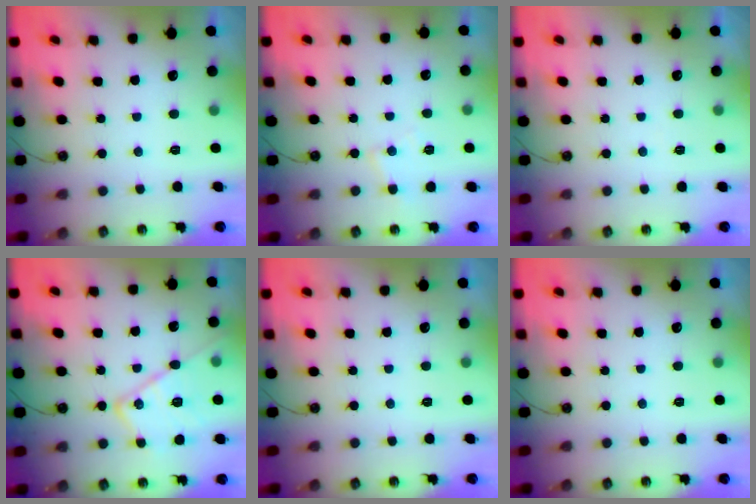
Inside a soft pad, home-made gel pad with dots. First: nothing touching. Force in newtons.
{"total": 5.9, "press": 5.9, "slide": 0.3}
{"total": 2.3, "press": 2.2, "slide": 0.4}
{"total": 16.1, "press": 16.0, "slide": 1.2}
{"total": 0.0}
{"total": 0.0}